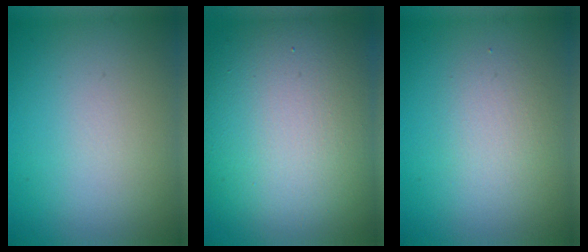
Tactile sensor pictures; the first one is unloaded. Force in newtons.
{"total": 16.5, "press": 16.4, "slide": 1.1}
{"total": 1.9, "press": 1.9, "slide": 0.1}